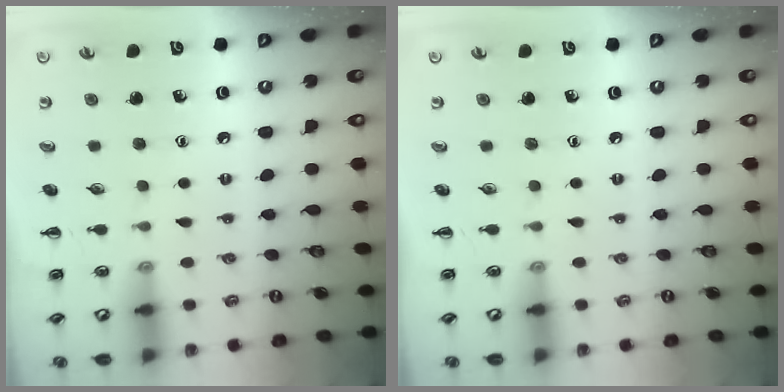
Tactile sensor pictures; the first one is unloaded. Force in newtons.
{"total": 0.0}